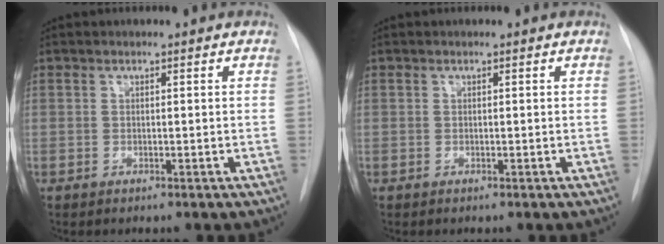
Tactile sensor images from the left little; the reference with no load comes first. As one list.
[{"total": 0.0}]